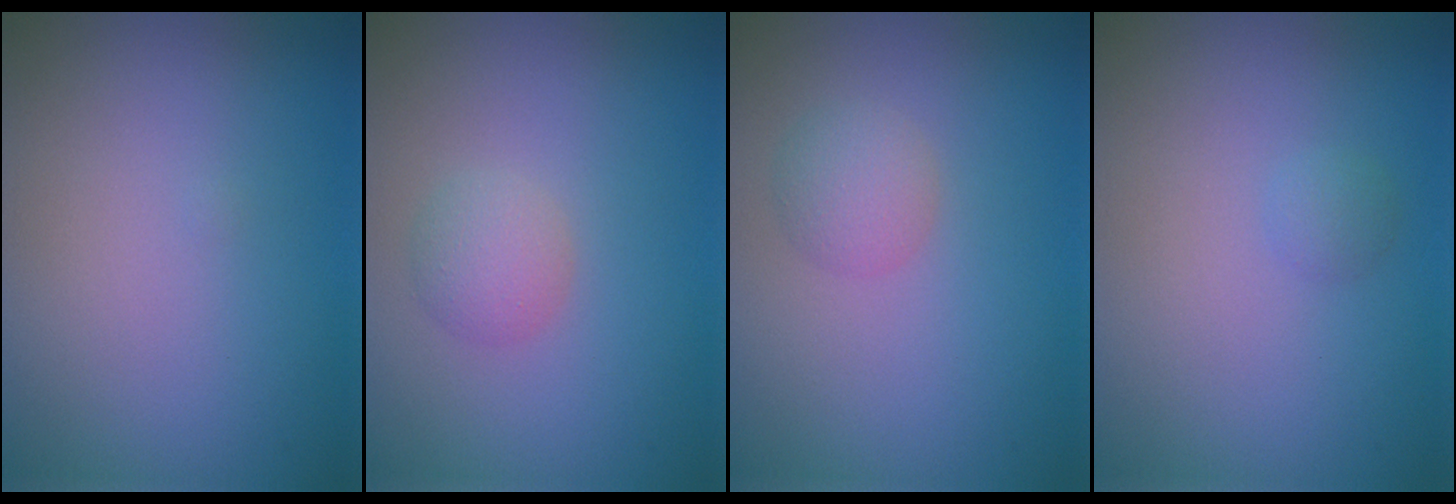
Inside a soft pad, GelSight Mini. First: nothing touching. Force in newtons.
{"total": 1.8, "press": 1.8, "slide": 0.1}
{"total": 1.9, "press": 1.9, "slide": 0.0}
{"total": 0.8, "press": 0.8, "slide": 0.0}